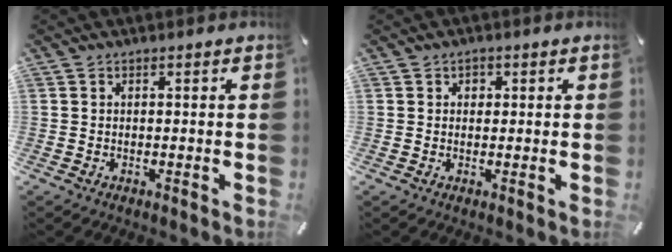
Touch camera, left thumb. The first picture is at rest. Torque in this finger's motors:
{"motor_torque": [0.25, 0.19, 0.16, -0.29, 0.02]}